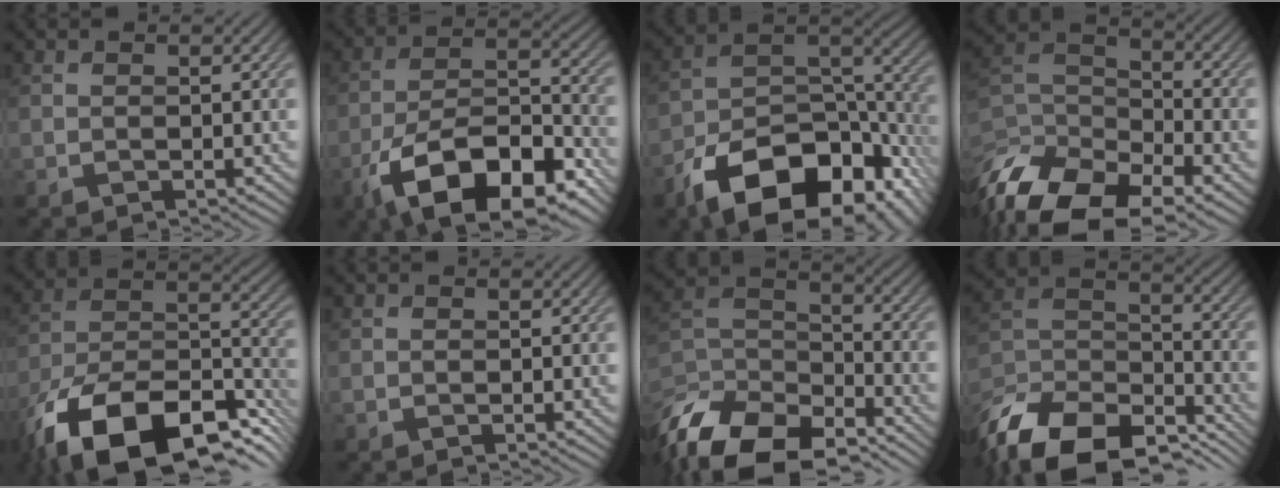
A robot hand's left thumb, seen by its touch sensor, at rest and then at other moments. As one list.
[{"total": 16.1, "force": [-9.5, 7.0, 10.9], "torque": [-0.202, -0.019, -0.177]}, {"total": 16.7, "force": [-10.1, 8.4, 10.3], "torque": [-0.186, -0.035, -0.166]}, {"total": 13.5, "force": [-9.5, 6.3, 7.2], "torque": [-0.175, -0.016, -0.170]}, {"total": 19.4, "force": [-12.4, 8.9, 12.0], "torque": [-0.243, -0.046, -0.204]}, {"total": 0.0}, {"total": 14.0, "force": [-10.8, 6.2, 6.5], "torque": [-0.172, -0.018, -0.188]}, {"total": 15.5, "force": [-12.3, 6.9, 6.4], "torque": [-0.169, -0.027, -0.189]}]